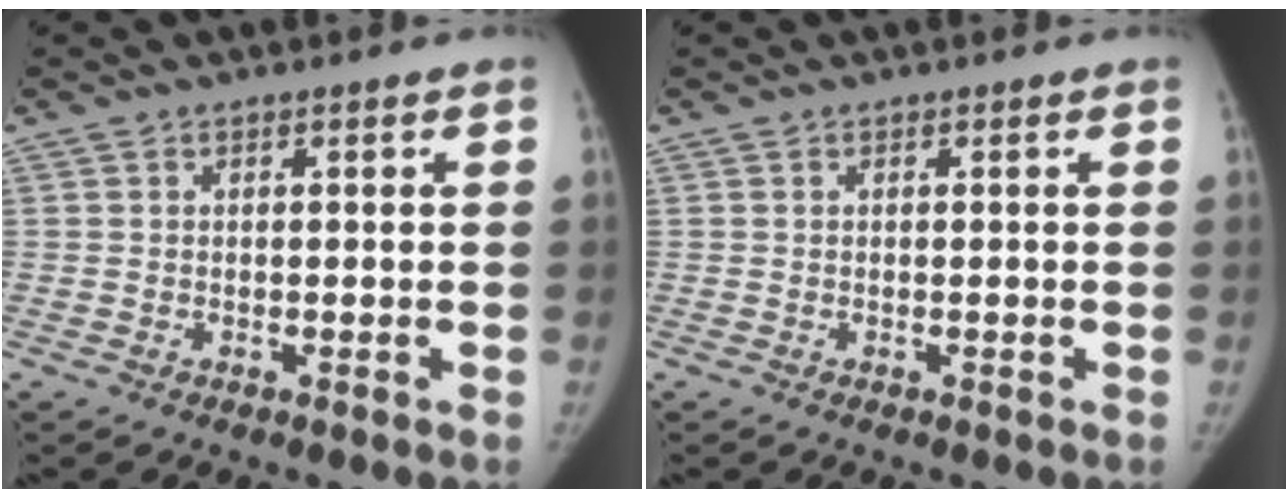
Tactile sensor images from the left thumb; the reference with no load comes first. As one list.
[{"total": 0.0}]